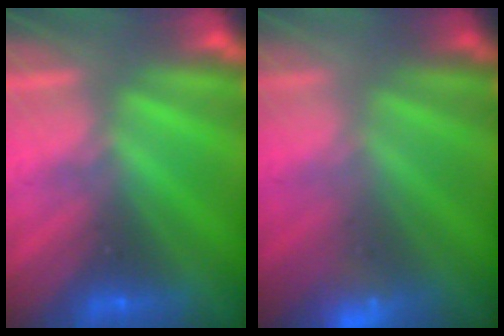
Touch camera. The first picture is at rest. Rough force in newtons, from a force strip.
{"total": 2.2}